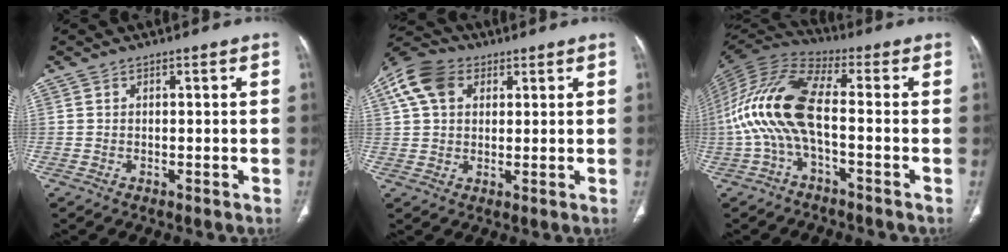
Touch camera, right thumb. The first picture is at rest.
{"total": 10.7, "force": [4.0, 7.6, 6.4], "torque": [-0.119, 0.015, 0.067]}
{"total": 14.7, "force": [-2.2, 5.5, 13.4], "torque": [-0.290, 0.041, -0.053]}